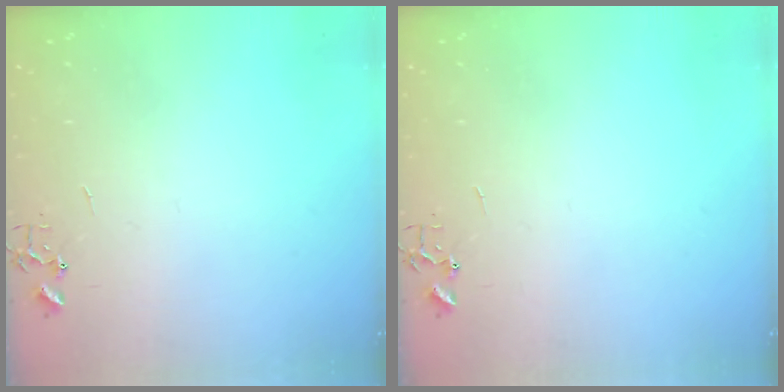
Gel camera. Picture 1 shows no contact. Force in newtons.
{"total": 0.0}